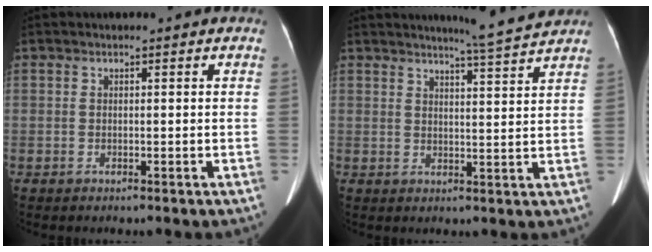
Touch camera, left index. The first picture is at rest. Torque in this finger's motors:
{"motor_torque": [-0.02, -0.20, 0.00, 0.00]}